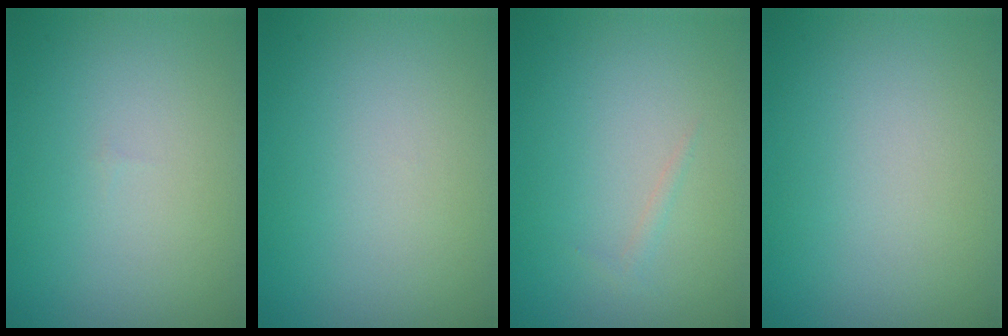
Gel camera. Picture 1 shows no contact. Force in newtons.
{"total": 0.0}
{"total": 0.6, "press": 0.5, "slide": 0.1}
{"total": 0.0}